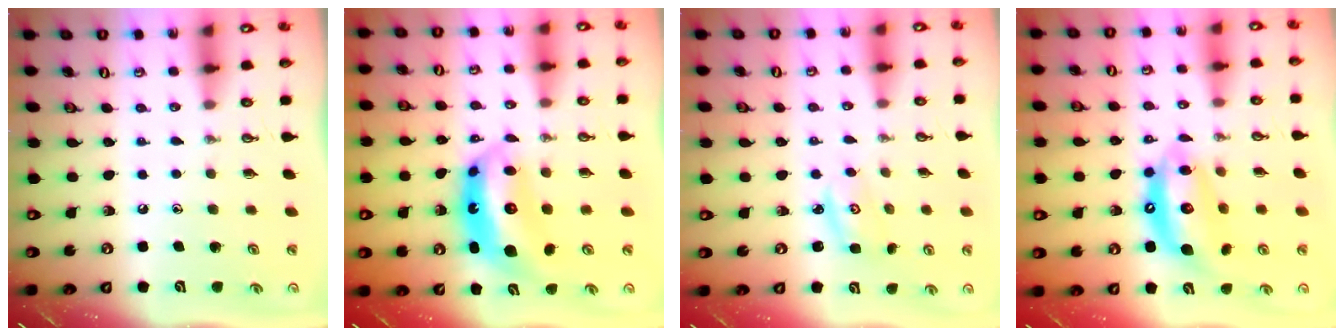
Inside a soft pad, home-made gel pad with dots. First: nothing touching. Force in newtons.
{"total": 10.3, "press": 10.3, "slide": 1.1}
{"total": 2.8, "press": 2.8, "slide": 0.3}
{"total": 12.7, "press": 12.7, "slide": 1.1}